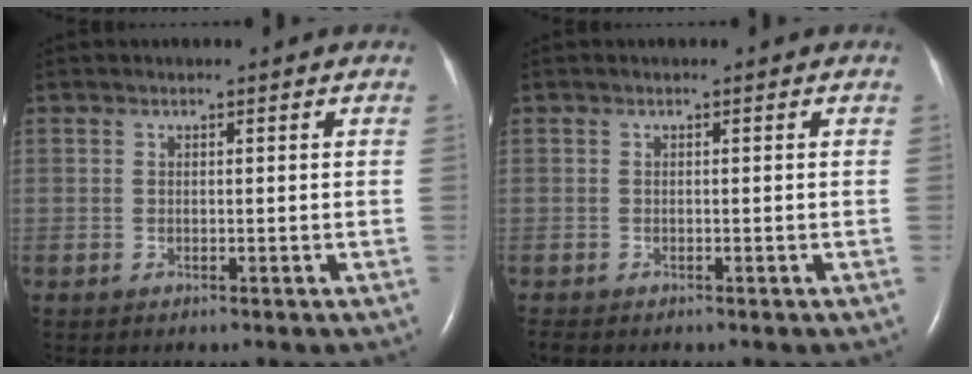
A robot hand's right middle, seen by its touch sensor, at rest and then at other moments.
{"total": 0.8, "force": [-0.7, 0.1, 0.3], "torque": [-0.009, -0.003, -0.012]}